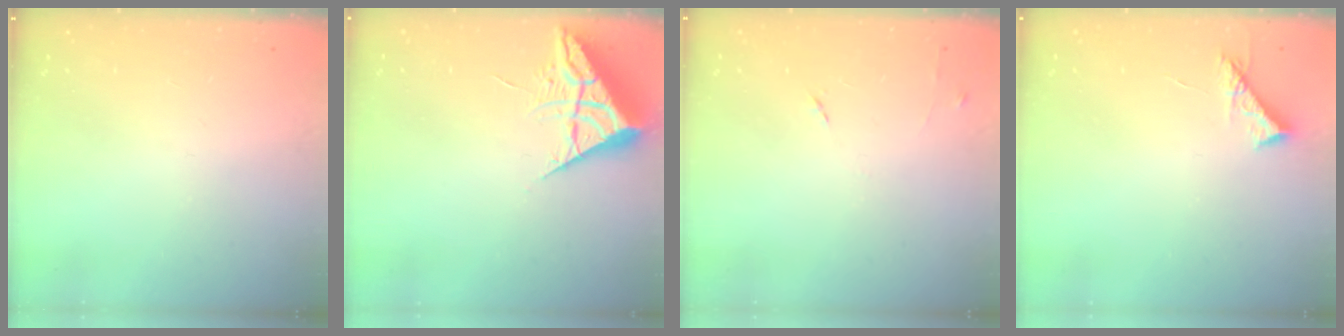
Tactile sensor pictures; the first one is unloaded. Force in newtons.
{"total": 6.9, "press": 6.9, "slide": 0.4}
{"total": 5.3, "press": 5.2, "slide": 0.8}
{"total": 6.0, "press": 6.0, "slide": 0.5}